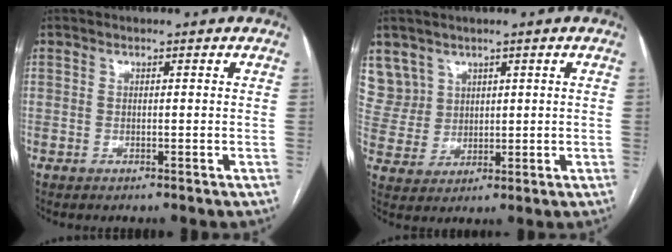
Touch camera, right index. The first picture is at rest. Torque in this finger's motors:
{"motor_torque": [-0.30, 0.31, 0.02, 0.01]}